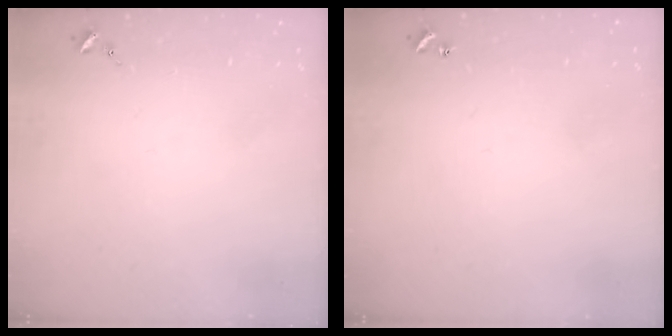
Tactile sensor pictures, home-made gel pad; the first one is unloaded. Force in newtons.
{"total": 0.9, "press": 0.9, "slide": 0.2}